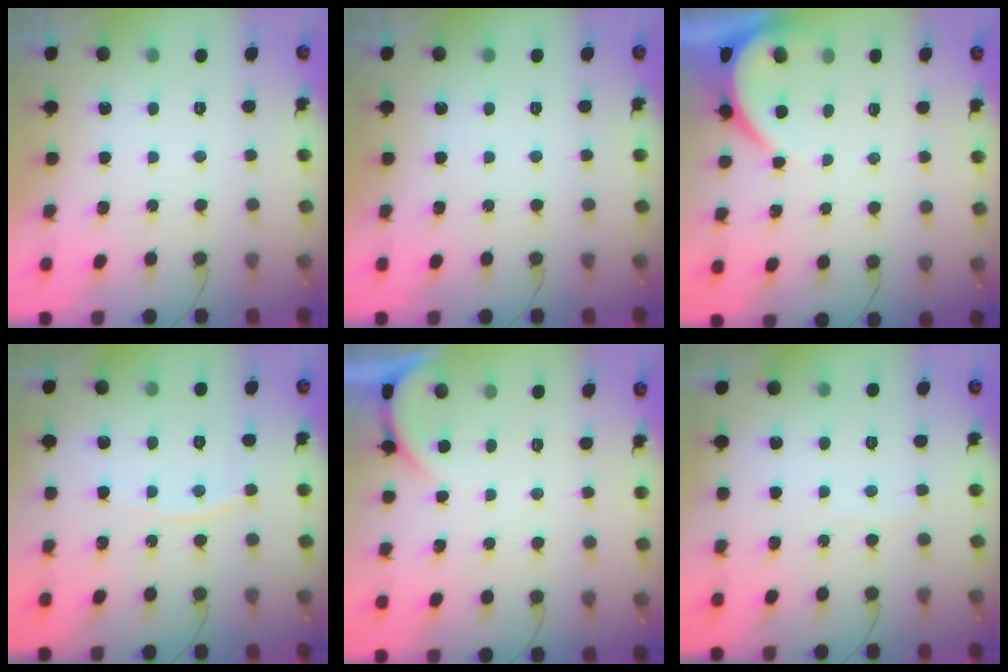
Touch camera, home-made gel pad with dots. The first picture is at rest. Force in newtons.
{"total": 0.0}
{"total": 4.0, "press": 3.9, "slide": 0.6}
{"total": 5.0, "press": 5.0, "slide": 0.3}
{"total": 2.0, "press": 2.0, "slide": 0.2}
{"total": 2.2, "press": 2.2, "slide": 0.2}